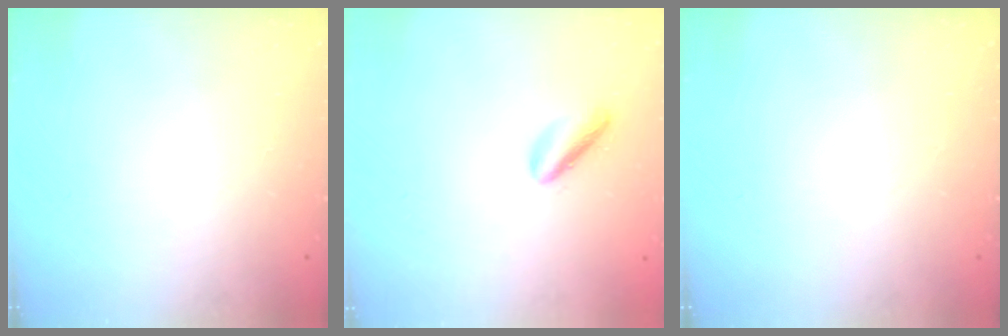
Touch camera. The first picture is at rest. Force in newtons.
{"total": 3.0, "press": 3.0, "slide": 0.4}
{"total": 0.0}